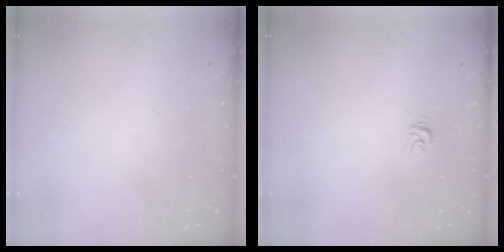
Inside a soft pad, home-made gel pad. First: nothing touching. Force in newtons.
{"total": 3.5, "press": 3.5, "slide": 0.1}